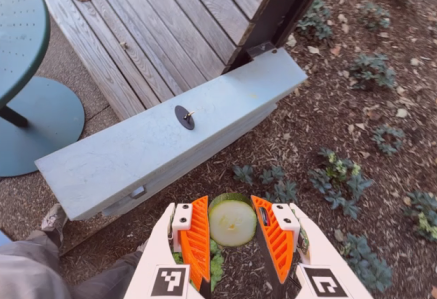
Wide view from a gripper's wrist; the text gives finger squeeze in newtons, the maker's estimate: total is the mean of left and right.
{"total": 10.5, "left": 10.5, "right": 10.5}